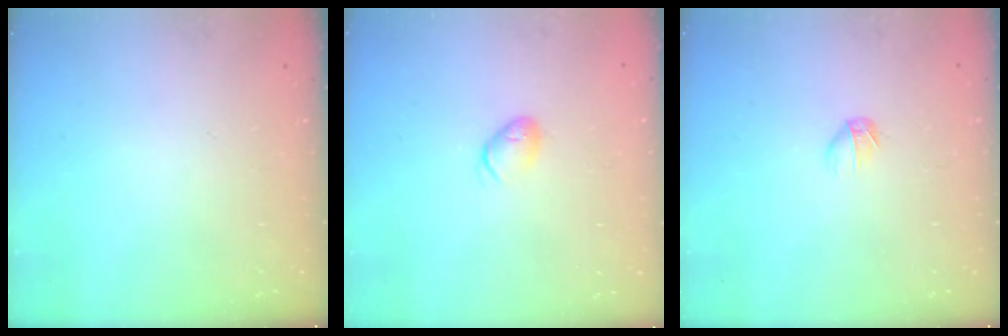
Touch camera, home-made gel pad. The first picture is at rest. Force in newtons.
{"total": 5.6, "press": 5.6, "slide": 1.0}
{"total": 3.7, "press": 3.6, "slide": 1.0}